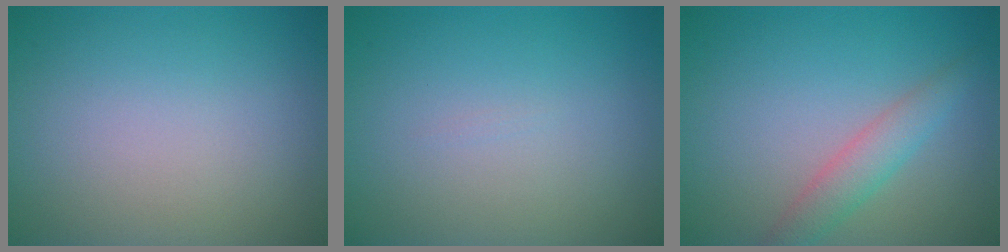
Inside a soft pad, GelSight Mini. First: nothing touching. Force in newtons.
{"total": 0.0}
{"total": 2.7, "press": 2.7, "slide": 0.1}